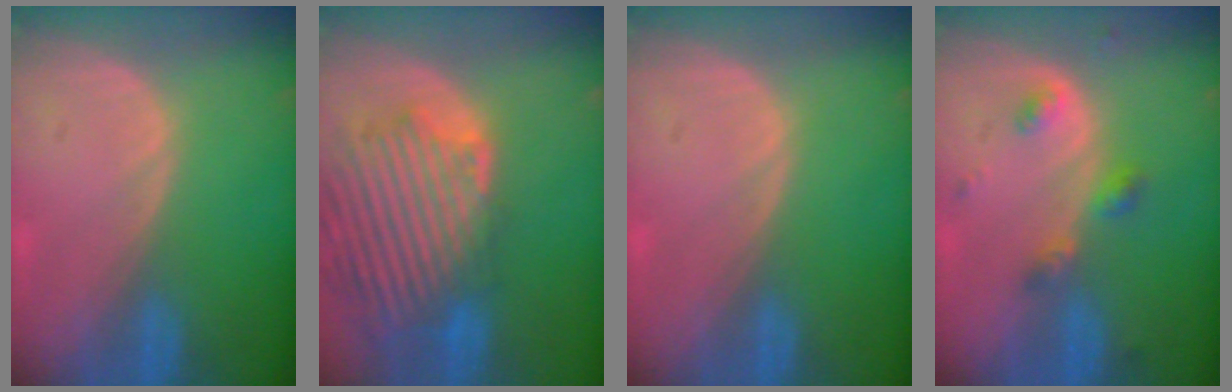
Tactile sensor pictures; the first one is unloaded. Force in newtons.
{"total": 13.8, "press": 11.8, "slide": 7.2}
{"total": 0.0}
{"total": 3.8, "press": 3.7, "slide": 1.1}